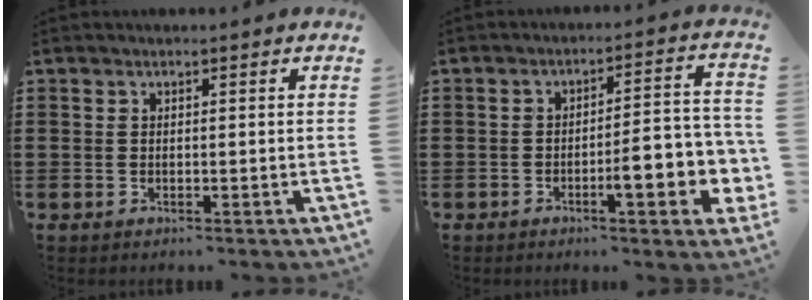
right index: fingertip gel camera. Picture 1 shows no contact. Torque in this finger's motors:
{"motor_torque": [2.14, 0.00, 0.78, 0.12]}